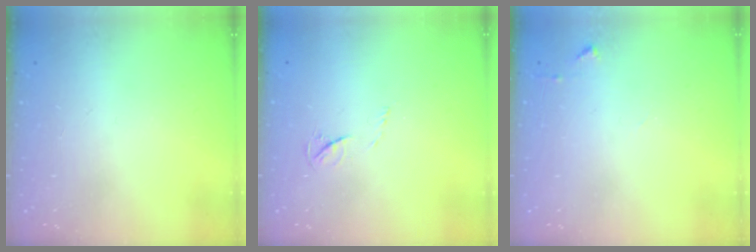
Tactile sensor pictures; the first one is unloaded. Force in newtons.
{"total": 3.3, "press": 3.2, "slide": 0.5}
{"total": 5.1, "press": 5.1, "slide": 0.6}